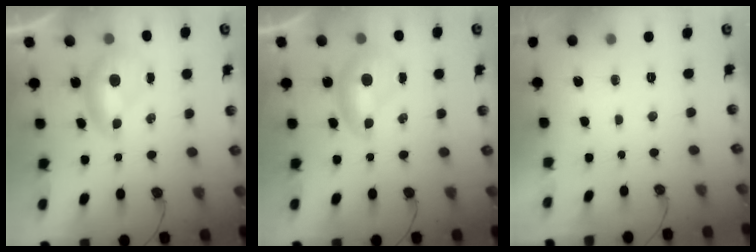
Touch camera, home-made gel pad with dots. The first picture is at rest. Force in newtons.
{"total": 0.0}
{"total": 0.0}